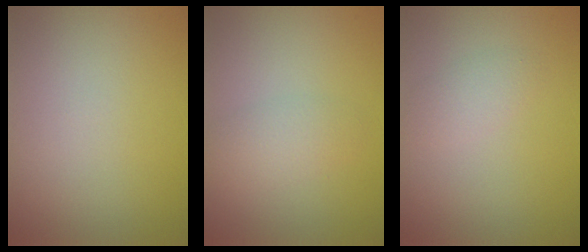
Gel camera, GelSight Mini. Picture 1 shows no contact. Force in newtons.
{"total": 2.2, "press": 2.2, "slide": 0.1}
{"total": 1.4, "press": 1.4, "slide": 0.1}